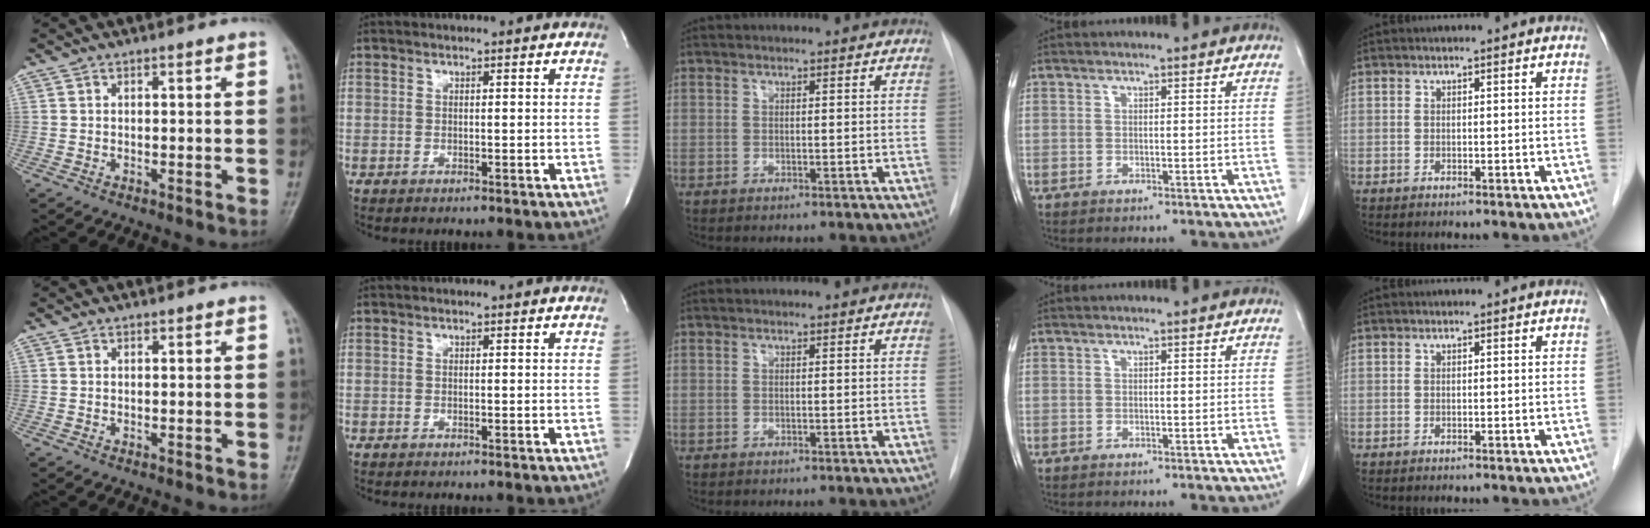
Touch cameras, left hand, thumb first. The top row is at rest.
{}